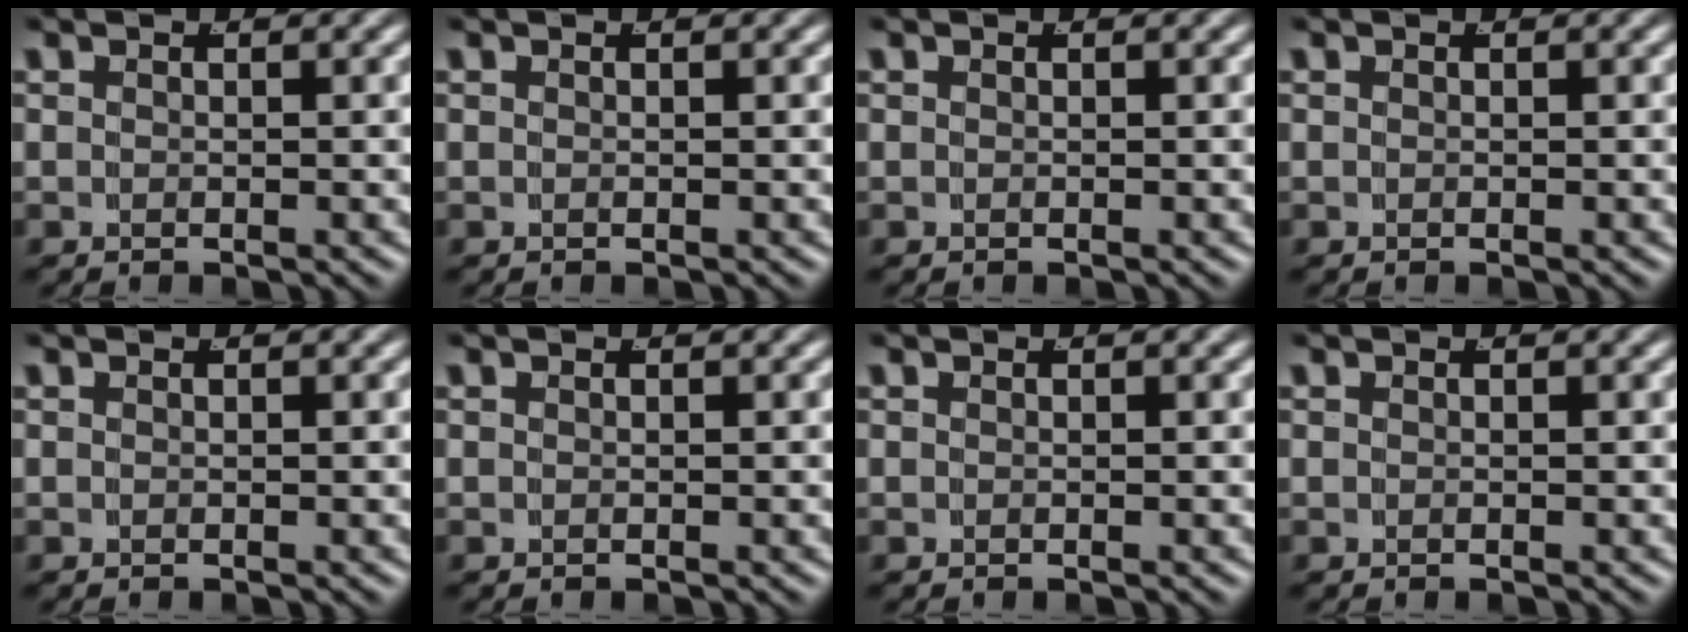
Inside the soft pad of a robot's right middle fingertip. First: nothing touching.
{"total": 0.0}
{"total": 0.0}
{"total": 0.0}
{"total": 0.0}
{"total": 0.0}
{"total": 0.0}
{"total": 0.0}